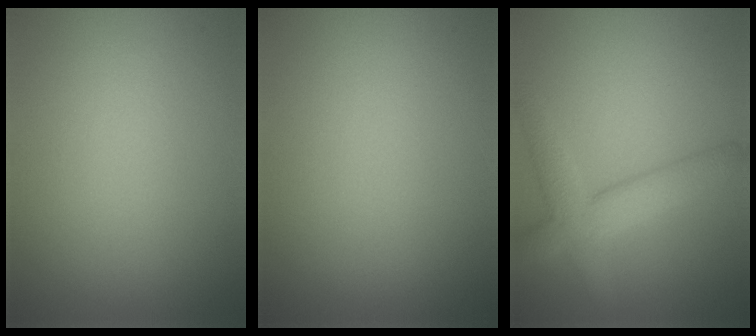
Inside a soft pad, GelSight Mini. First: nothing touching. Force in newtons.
{"total": 0.0}
{"total": 4.9, "press": 4.9, "slide": 0.3}